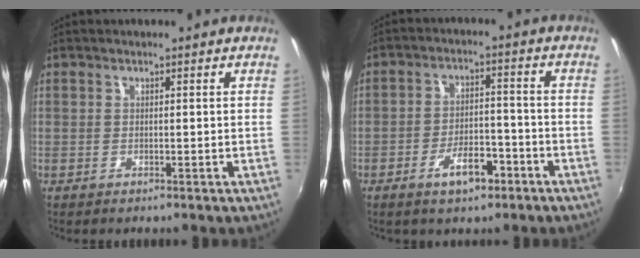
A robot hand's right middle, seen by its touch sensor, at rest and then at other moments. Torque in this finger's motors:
{"motor_torque": [0.34, -0.36, 0.32, 0.06]}